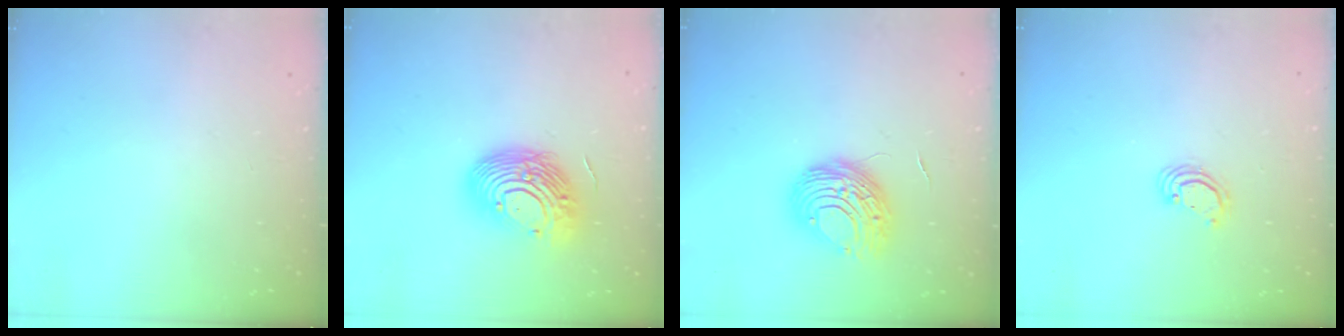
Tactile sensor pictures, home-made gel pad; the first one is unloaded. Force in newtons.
{"total": 15.1, "press": 14.8, "slide": 2.7}
{"total": 9.6, "press": 9.5, "slide": 0.9}
{"total": 3.0, "press": 3.0, "slide": 0.3}